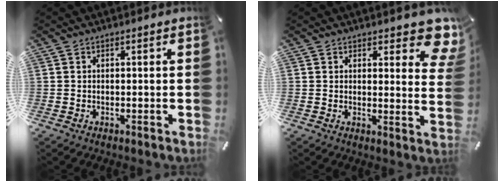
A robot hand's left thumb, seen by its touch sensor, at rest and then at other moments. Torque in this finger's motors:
{"motor_torque": [0.58, -0.15, 0.37, -0.05, -0.02]}